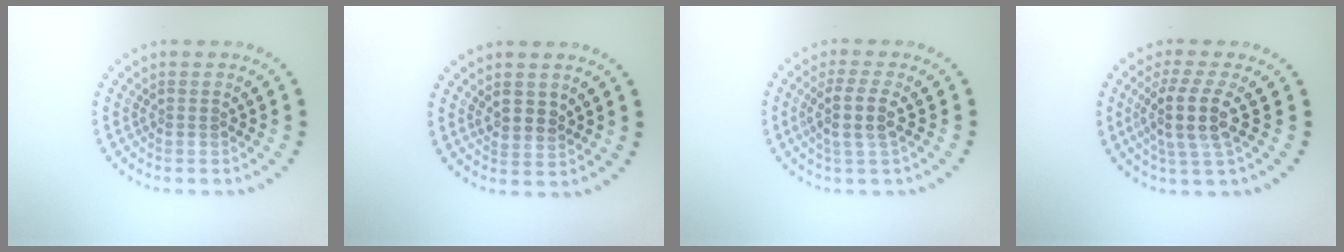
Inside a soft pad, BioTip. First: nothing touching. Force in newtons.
{"total": 1.5, "press": 1.3, "slide": 0.6}
{"total": 2.8, "press": 2.4, "slide": 1.5}
{"total": 4.1, "press": 3.4, "slide": 2.2}